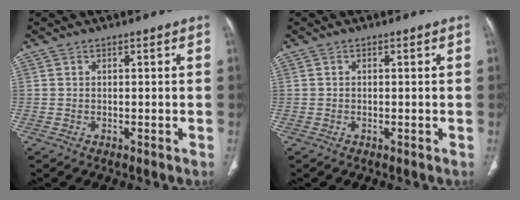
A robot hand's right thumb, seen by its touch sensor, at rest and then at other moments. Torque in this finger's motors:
{"motor_torque": [-0.42, 0.52, -0.27, 0.14, -0.03]}